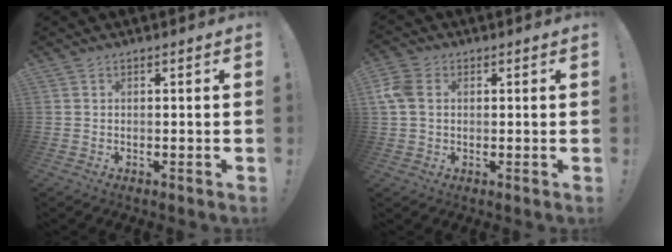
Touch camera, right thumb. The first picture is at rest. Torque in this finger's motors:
{"motor_torque": [-0.05, -0.02, -0.05, -0.03, 0.23]}